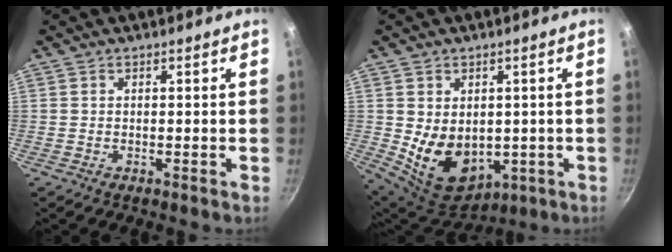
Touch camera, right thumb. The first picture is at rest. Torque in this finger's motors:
{"motor_torque": [-0.64, 0.89, 0.65, 0.64, 0.36]}